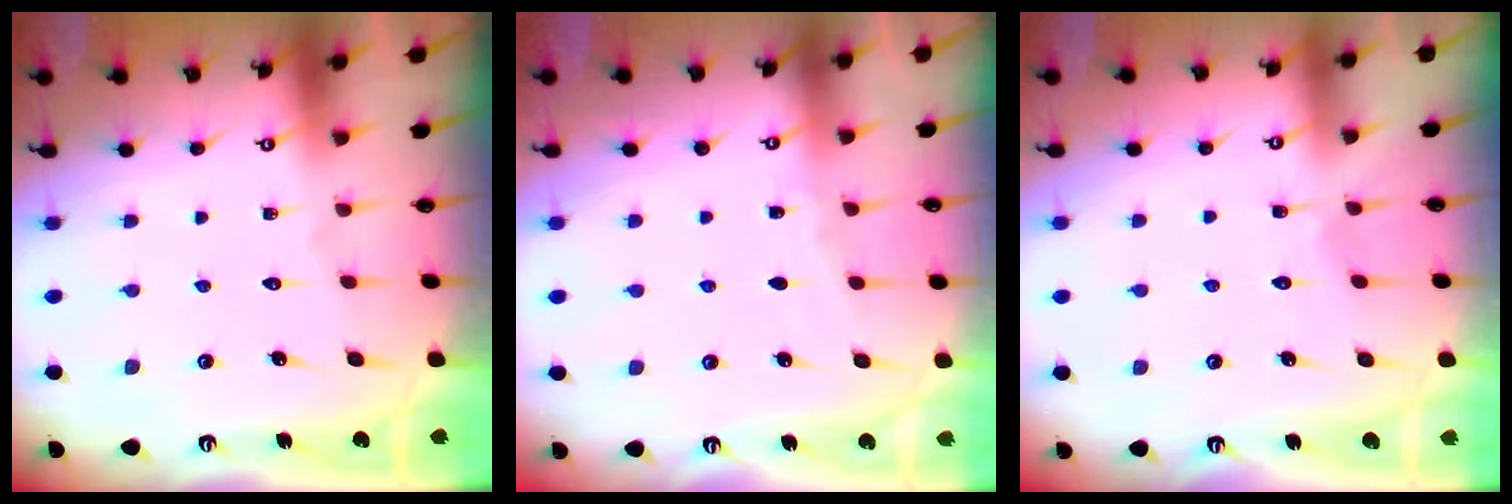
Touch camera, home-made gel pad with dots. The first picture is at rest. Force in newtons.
{"total": 2.4, "press": 2.4, "slide": 0.3}
{"total": 2.6, "press": 2.5, "slide": 0.3}